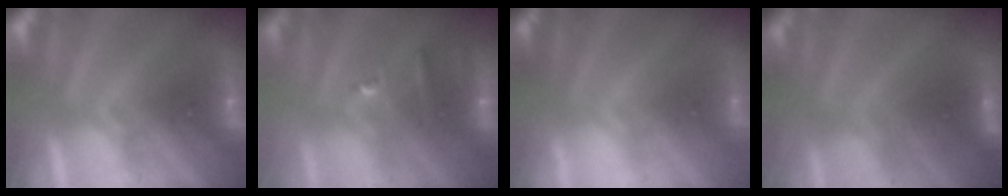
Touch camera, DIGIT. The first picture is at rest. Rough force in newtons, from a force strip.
{"total": 2.5}
{"total": 2.4}
{"total": 2.8}